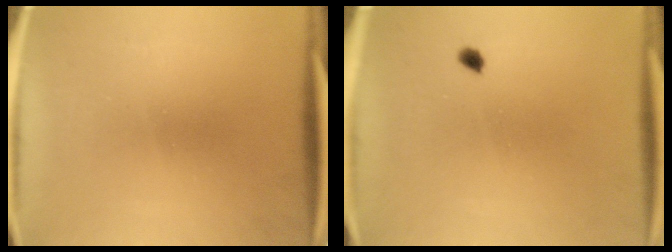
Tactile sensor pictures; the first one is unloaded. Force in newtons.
{"total": 1.1}